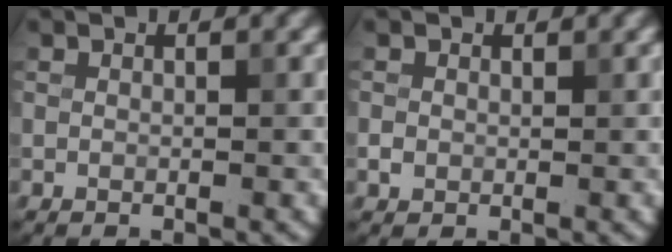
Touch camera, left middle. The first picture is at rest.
{"total": 1.0, "force": [0.0, 1.0, 0.3], "torque": [-0.003, -0.001, -0.001]}